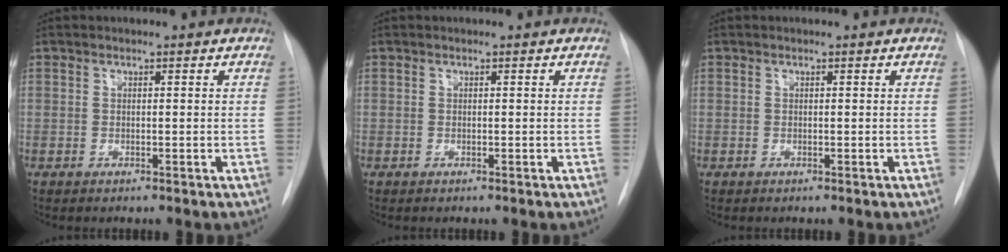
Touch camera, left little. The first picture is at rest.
{"total": 0.0}
{"total": 0.0}